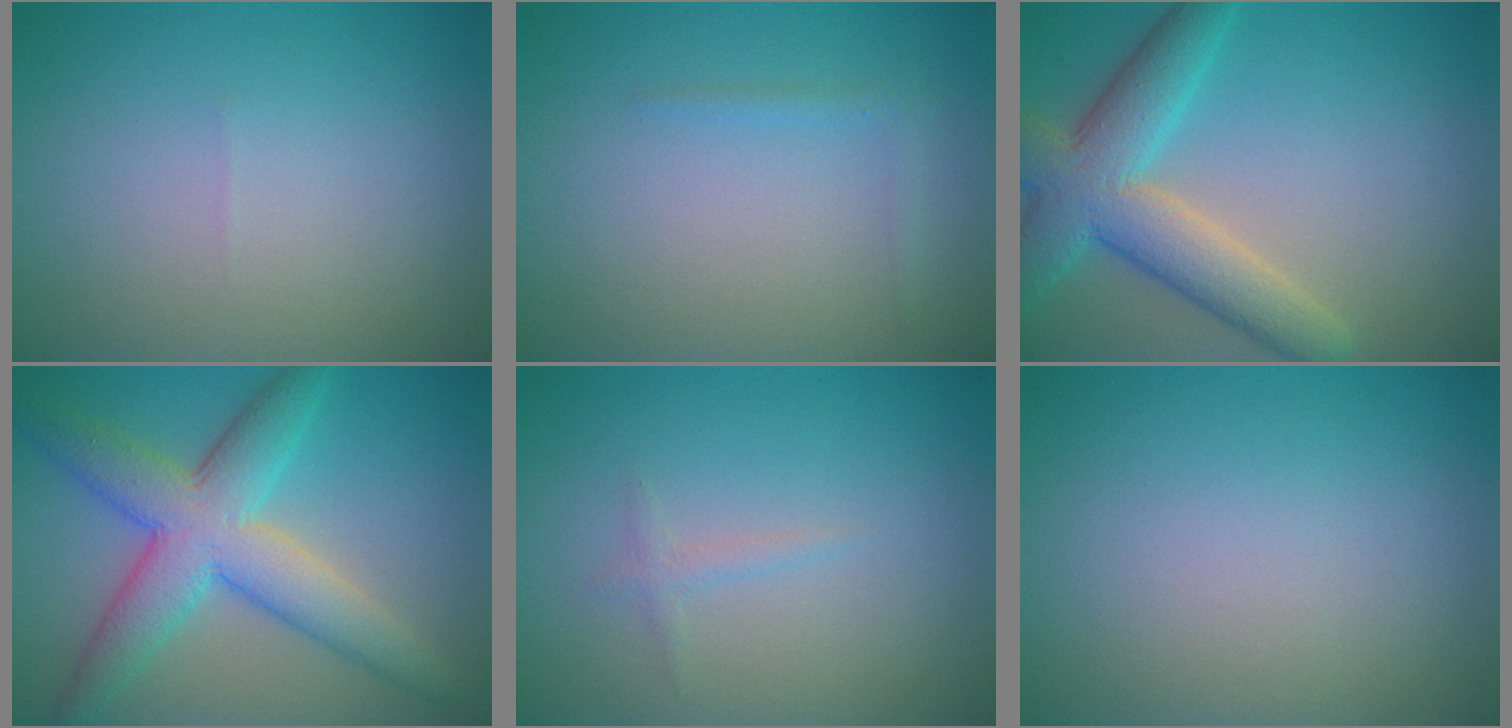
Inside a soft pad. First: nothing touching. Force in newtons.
{"total": 1.1, "press": 1.1, "slide": 0.1}
{"total": 7.1, "press": 7.1, "slide": 0.4}
{"total": 7.5, "press": 7.5, "slide": 0.2}
{"total": 0.8, "press": 0.8, "slide": 0.0}
{"total": 0.0}